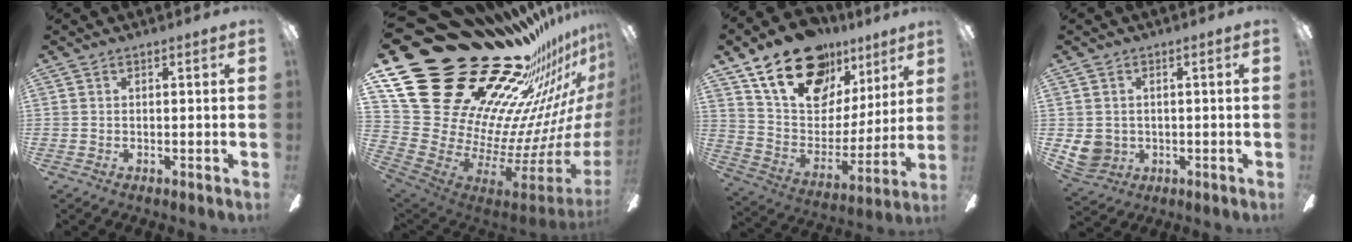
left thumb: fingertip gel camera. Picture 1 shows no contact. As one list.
[{"total": 38.1, "force": [26.0, 18.9, 20.6], "torque": [-0.264, -0.291, 0.552]}, {"total": 22.4, "force": [15.3, 12.6, 10.3], "torque": [-0.171, -0.087, 0.278]}, {"total": 5.5, "force": [0.1, 5.3, 1.4], "torque": [-0.040, -0.003, 0.003]}]